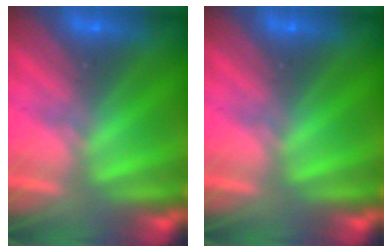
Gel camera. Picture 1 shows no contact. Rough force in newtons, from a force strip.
{"total": 0.0}